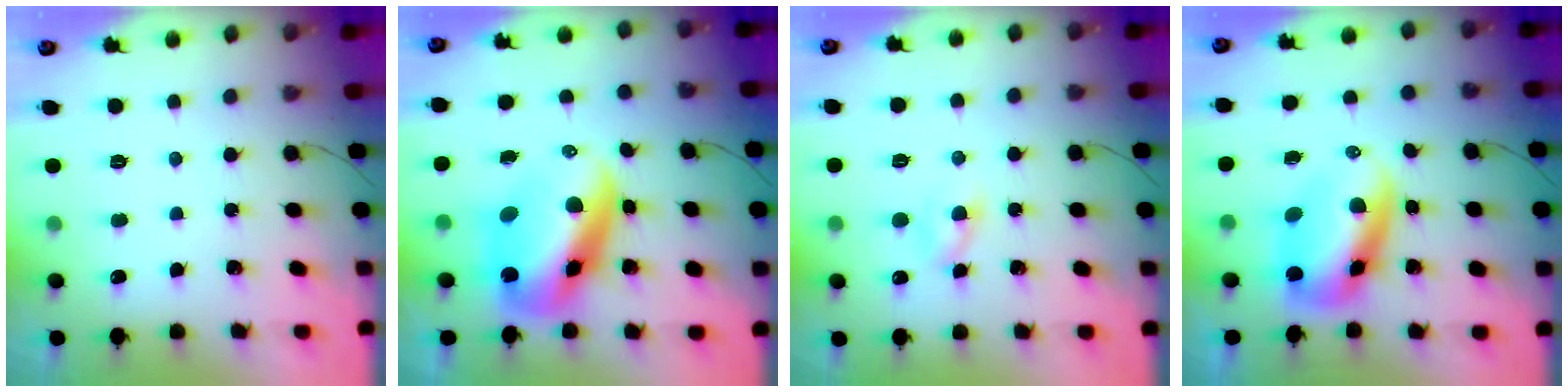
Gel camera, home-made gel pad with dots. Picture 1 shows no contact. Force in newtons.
{"total": 14.2, "press": 13.8, "slide": 3.3}
{"total": 2.3, "press": 2.1, "slide": 1.0}
{"total": 8.5, "press": 8.3, "slide": 2.0}